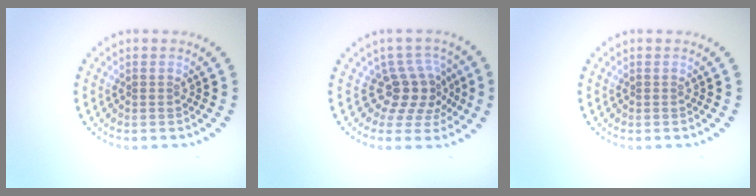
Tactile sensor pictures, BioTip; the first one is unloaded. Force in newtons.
{"total": 3.7, "press": 2.8, "slide": 2.4}
{"total": 0.0}